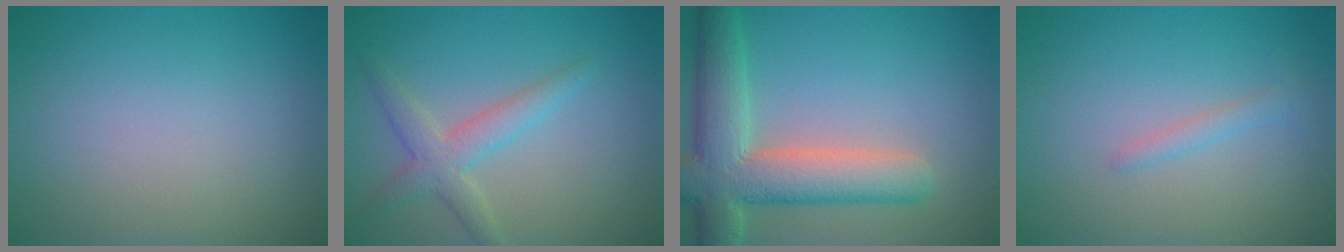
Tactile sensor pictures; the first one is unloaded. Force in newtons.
{"total": 3.1, "press": 3.1, "slide": 0.4}
{"total": 8.2, "press": 8.2, "slide": 0.9}
{"total": 1.1, "press": 1.1, "slide": 0.1}